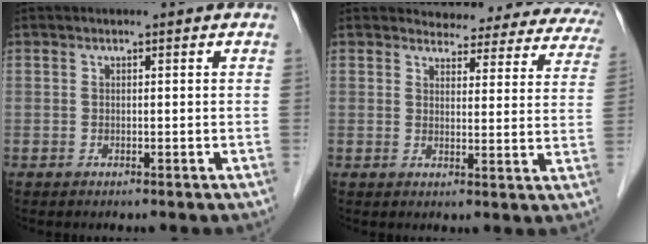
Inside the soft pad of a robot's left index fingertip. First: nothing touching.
{"total": 15.9, "force": [14.4, 5.2, 4.6], "torque": [-0.017, -0.031, 0.130]}